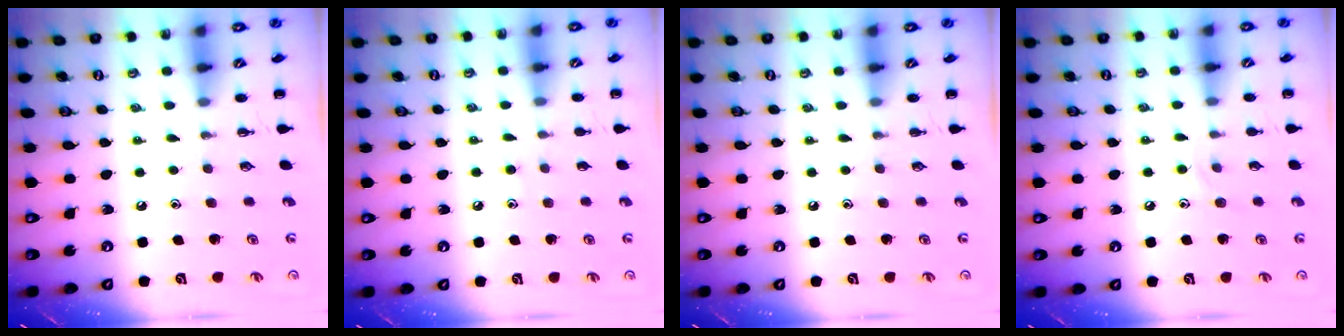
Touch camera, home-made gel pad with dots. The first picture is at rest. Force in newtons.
{"total": 4.6, "press": 4.1, "slide": 1.9}
{"total": 0.0}
{"total": 6.4, "press": 6.1, "slide": 2.0}